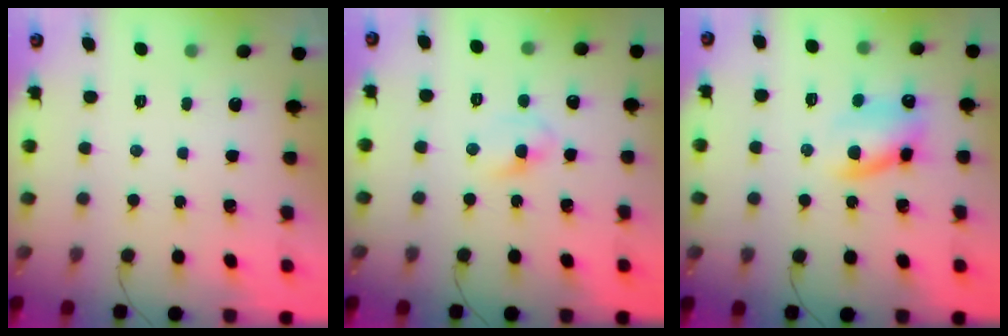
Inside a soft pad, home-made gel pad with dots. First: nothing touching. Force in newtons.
{"total": 4.4, "press": 4.2, "slide": 1.5}
{"total": 10.2, "press": 10.0, "slide": 1.9}